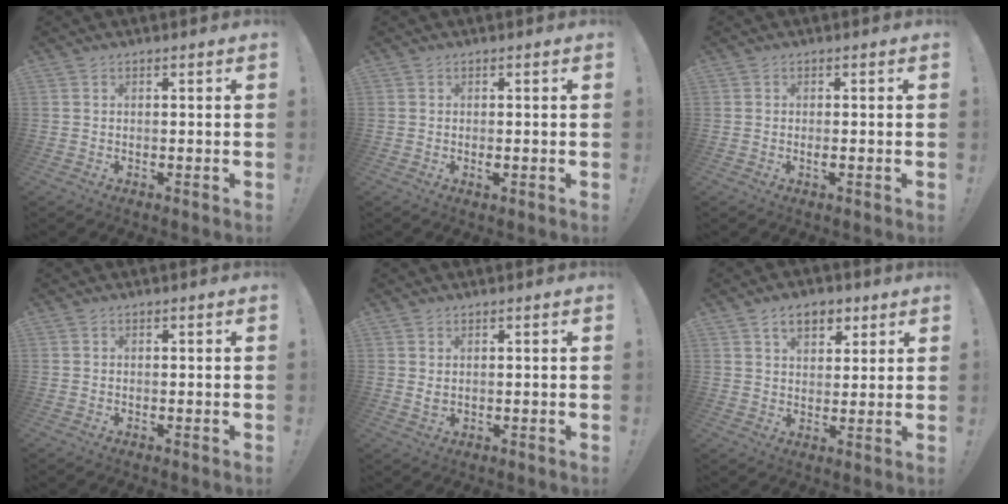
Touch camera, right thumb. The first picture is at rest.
{"total": 0.8, "force": [-0.3, 0.4, 0.7], "torque": [-0.004, -0.003, -0.006]}
{"total": 1.2, "force": [-0.3, -0.1, 1.2], "torque": [-0.012, -0.006, -0.006]}
{"total": 0.0}
{"total": 1.6, "force": [0.7, 0.8, 1.2], "torque": [-0.010, -0.005, 0.010]}
{"total": 8.4, "force": [4.5, 5.5, 4.6], "torque": [-0.060, -0.010, 0.082]}